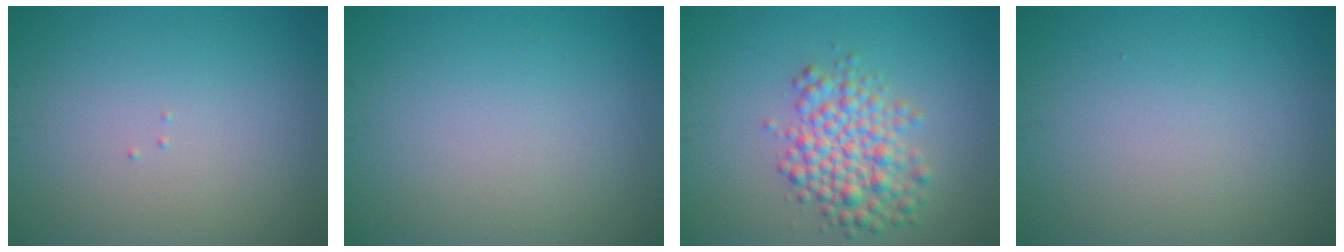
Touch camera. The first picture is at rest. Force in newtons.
{"total": 0.0}
{"total": 4.9, "press": 4.9, "slide": 0.1}
{"total": 0.0}